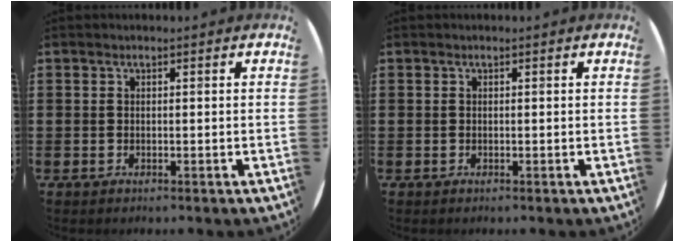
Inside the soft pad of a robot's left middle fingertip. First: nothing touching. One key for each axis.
{"total": 0.0}